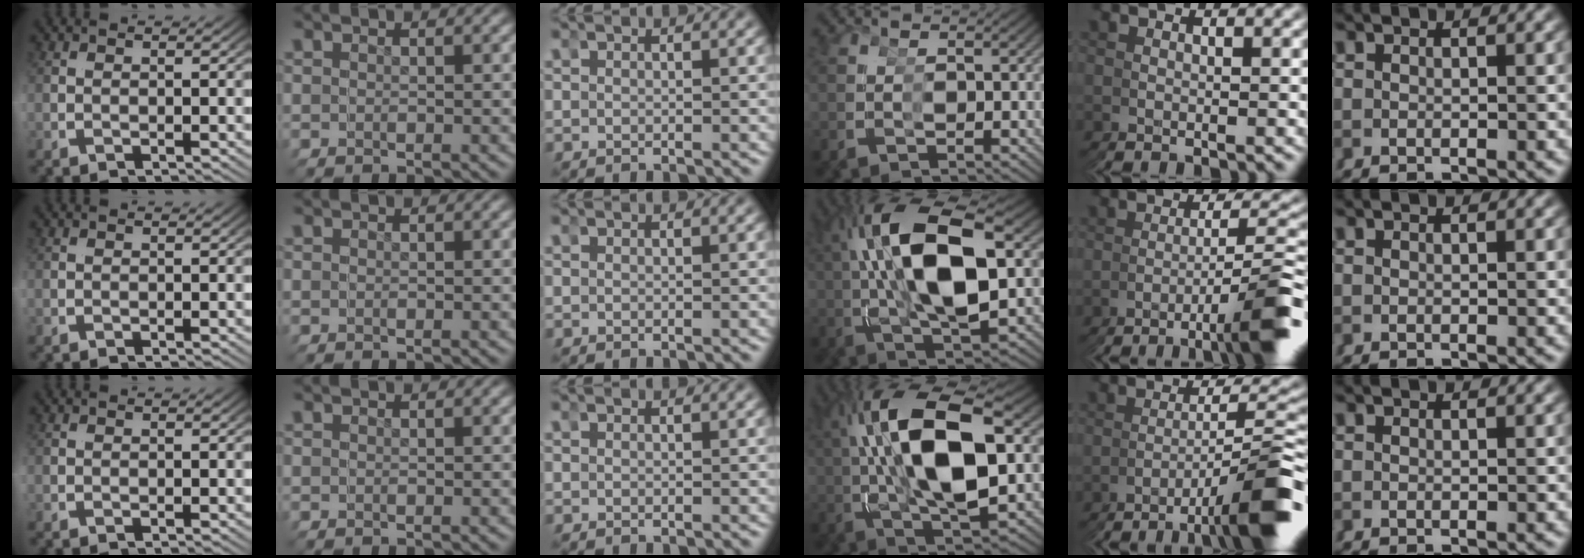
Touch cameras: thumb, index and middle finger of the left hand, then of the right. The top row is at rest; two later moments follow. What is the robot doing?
{"motion": "grasp_and_lifting", "object": "toy banana"}